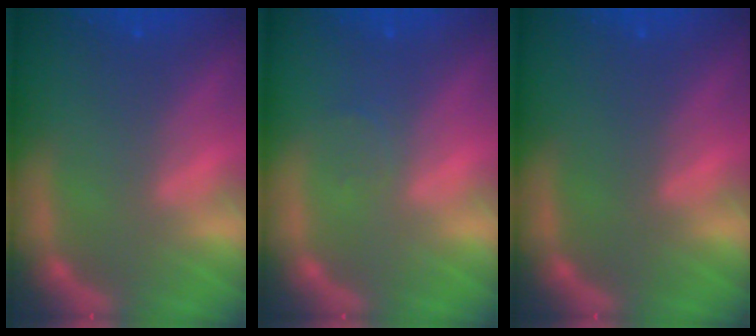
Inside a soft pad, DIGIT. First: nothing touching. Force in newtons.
{"total": 1.0}
{"total": 0.0}